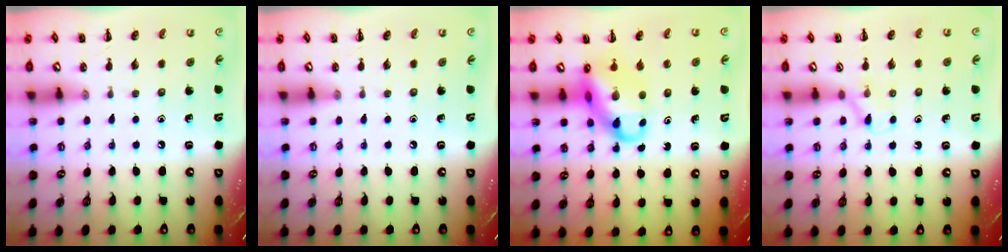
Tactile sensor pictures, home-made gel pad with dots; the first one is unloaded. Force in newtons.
{"total": 0.0}
{"total": 12.1, "press": 11.6, "slide": 3.1}
{"total": 3.7, "press": 3.4, "slide": 1.5}